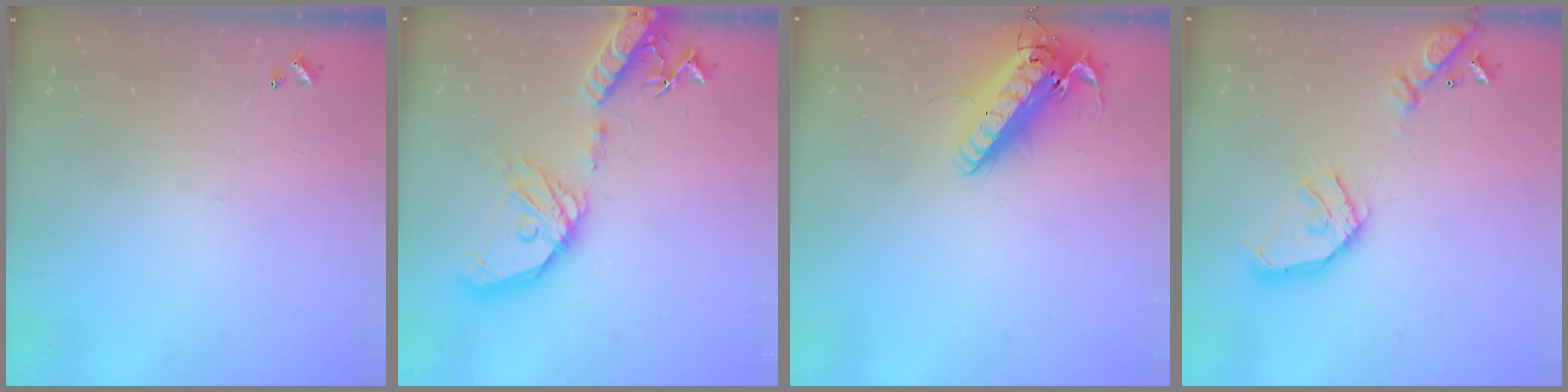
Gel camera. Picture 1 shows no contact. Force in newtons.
{"total": 22.7, "press": 22.4, "slide": 3.8}
{"total": 17.8, "press": 17.5, "slide": 3.3}
{"total": 16.6, "press": 16.4, "slide": 2.5}